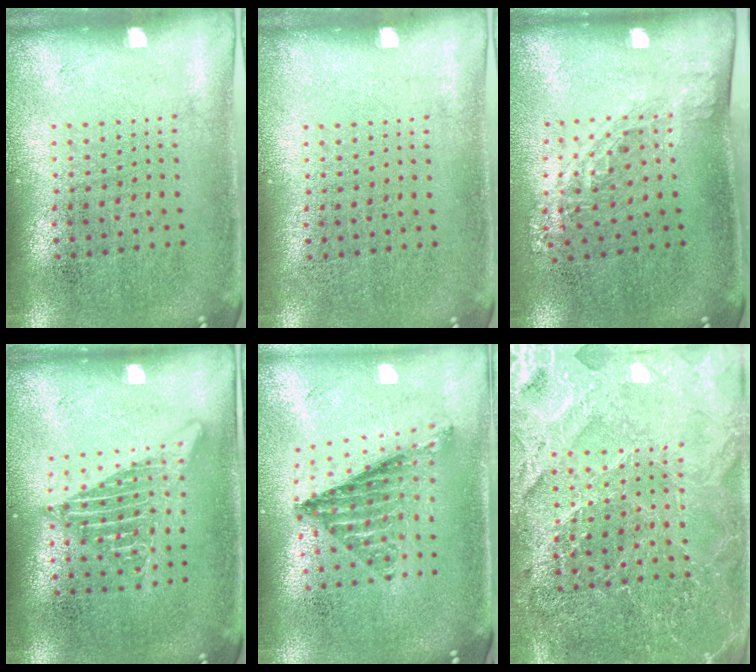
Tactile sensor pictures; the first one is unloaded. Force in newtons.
{"total": 0.0}
{"total": 1.4, "press": 1.0, "slide": 0.9}
{"total": 2.7, "press": 2.7, "slide": 0.3}
{"total": 1.0, "press": 0.9, "slide": 0.4}
{"total": 4.2, "press": 4.0, "slide": 1.4}